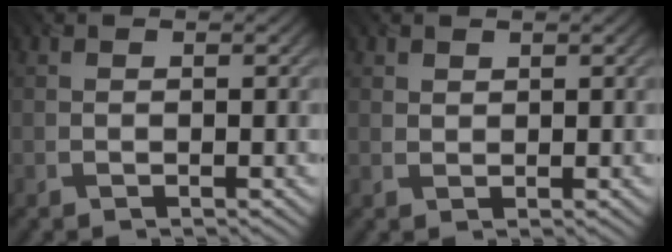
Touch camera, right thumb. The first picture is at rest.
{"total": 1.0, "force": [0.8, 0.5, 0.2], "torque": [-0.005, -0.001, 0.019]}